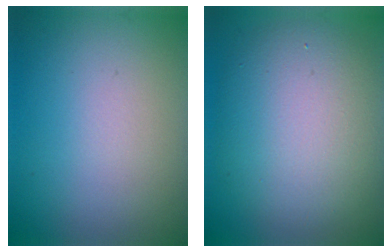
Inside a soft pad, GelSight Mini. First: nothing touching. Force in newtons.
{"total": 8.9, "press": 8.9, "slide": 0.3}